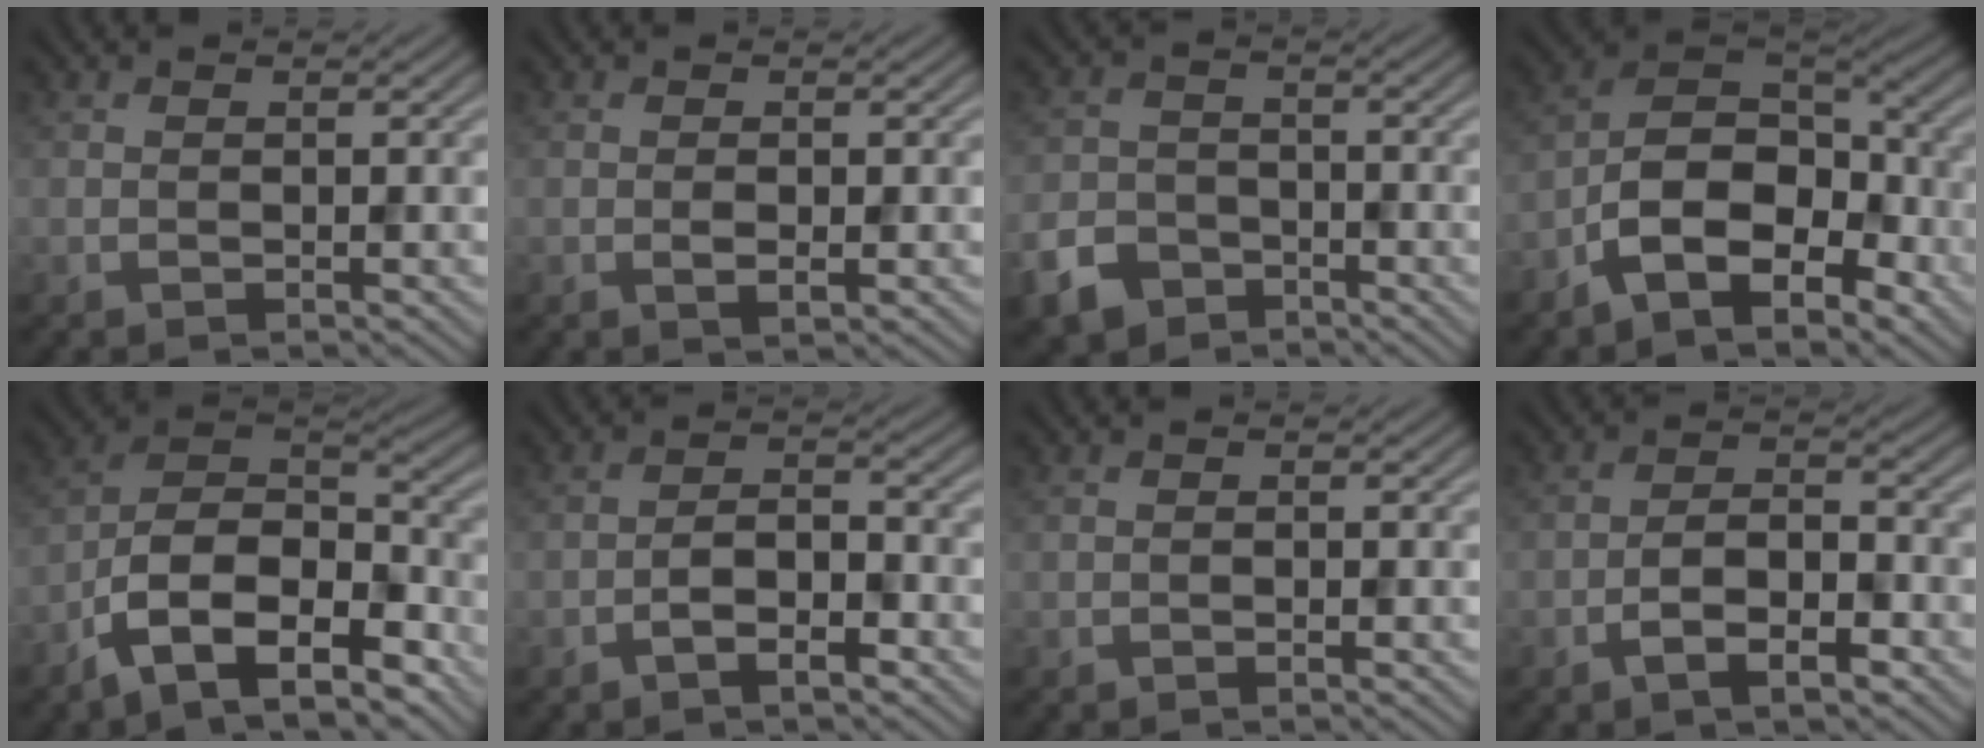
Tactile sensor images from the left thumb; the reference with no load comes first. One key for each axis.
{"total": 1.4, "fx": -0.2, "fy": 0.7, "fz": 1.2, "tx": -0.023, "ty": -0.002, "tz": -0.004}
{"total": 5.6, "fx": -3.8, "fy": 3.5, "fz": 1.9, "tx": -0.048, "ty": -0.006, "tz": -0.081}
{"total": 10.5, "fx": -5.2, "fy": 5.7, "fz": 7.2, "tx": -0.128, "ty": 0.001, "tz": -0.110}
{"total": 13.5, "fx": -8.1, "fy": 6.1, "fz": 8.9, "tx": -0.171, "ty": -0.011, "tz": -0.160}
{"total": 3.8, "fx": -2.2, "fy": 1.6, "fz": 2.7, "tx": -0.044, "ty": 0.008, "tz": -0.045}
{"total": 0.0}
{"total": 5.1, "fx": -2.7, "fy": 2.1, "fz": 3.8, "tx": -0.067, "ty": 0.006, "tz": -0.053}